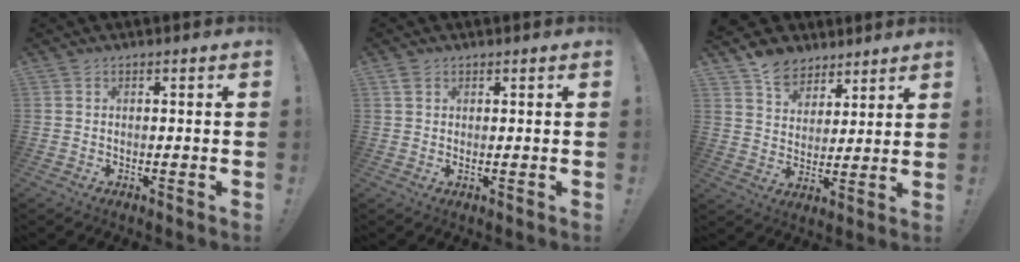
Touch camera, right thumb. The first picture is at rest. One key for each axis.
{"total": 1.4, "fx": 0.9, "fy": 0.8, "fz": 0.8, "tx": -0.005, "ty": -0.004, "tz": 0.014}
{"total": 9.3, "fx": 6.8, "fy": 6.0, "fz": 1.8, "tx": -0.031, "ty": -0.049, "tz": 0.135}